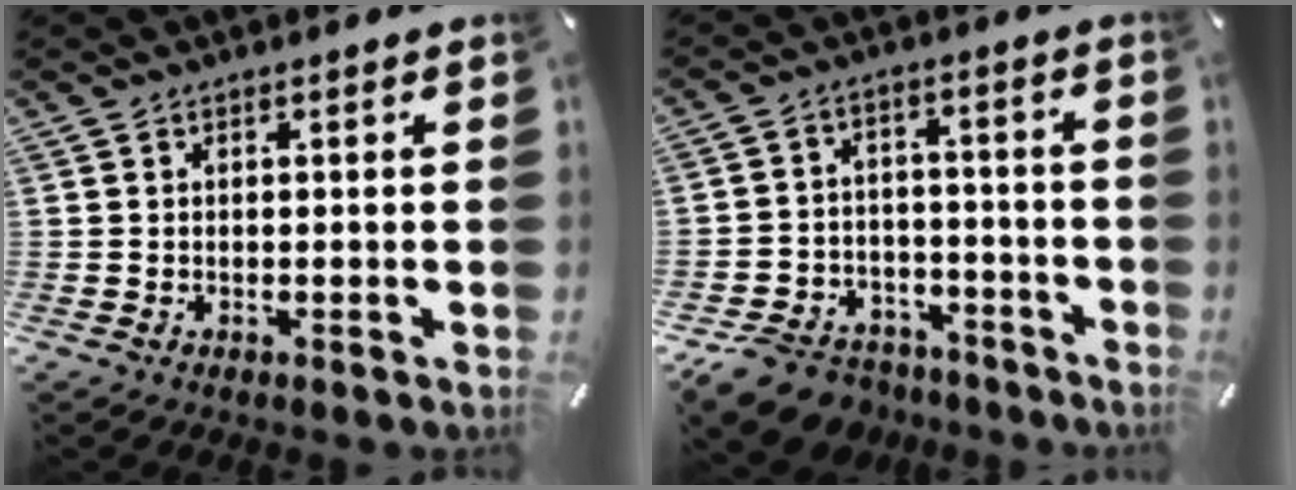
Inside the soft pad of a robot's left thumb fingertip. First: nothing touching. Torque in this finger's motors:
{"motor_torque": [-0.13, 0.77, 0.15, 0.16, 0.04]}